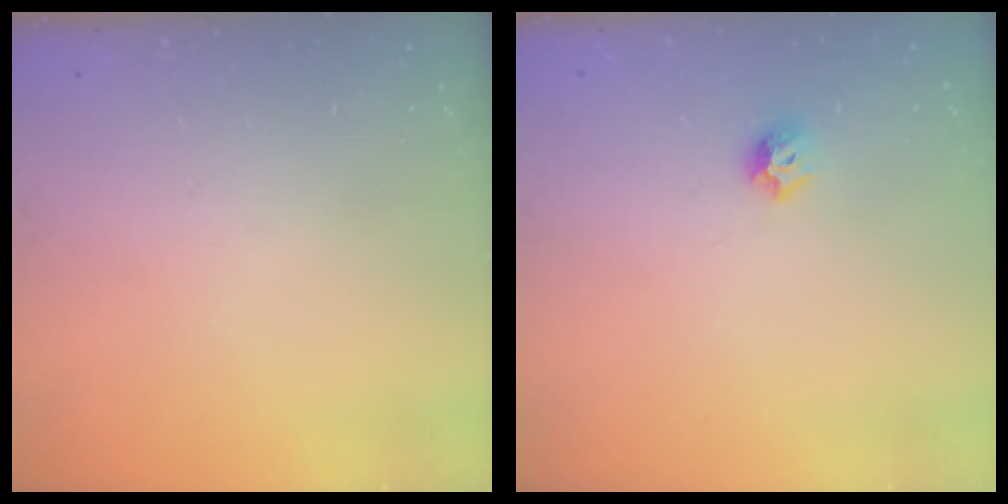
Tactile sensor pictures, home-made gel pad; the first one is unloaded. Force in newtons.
{"total": 5.2, "press": 5.1, "slide": 0.9}